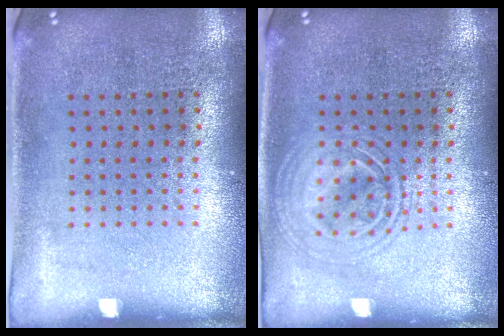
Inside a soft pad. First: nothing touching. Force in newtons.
{"total": 2.8, "press": 2.7, "slide": 0.4}